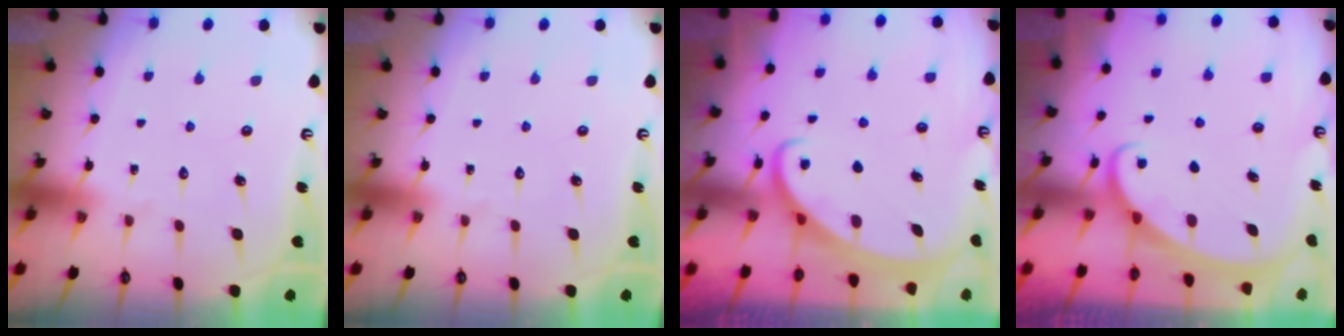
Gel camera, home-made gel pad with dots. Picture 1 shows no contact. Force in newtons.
{"total": 0.0}
{"total": 2.4, "press": 2.4, "slide": 0.4}
{"total": 2.1, "press": 2.1, "slide": 0.1}